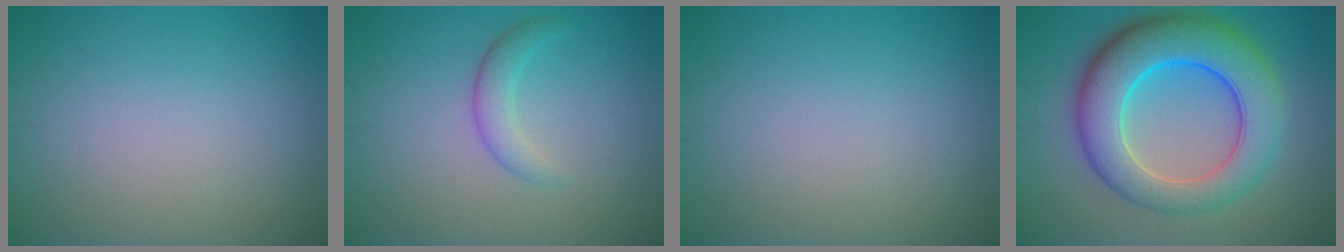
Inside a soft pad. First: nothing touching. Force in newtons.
{"total": 2.1, "press": 2.1, "slide": 0.1}
{"total": 0.0}
{"total": 10.5, "press": 10.5, "slide": 0.3}